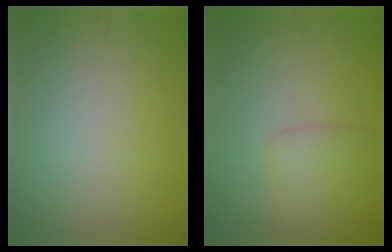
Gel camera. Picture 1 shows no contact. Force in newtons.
{"total": 2.5, "press": 2.5, "slide": 0.1}